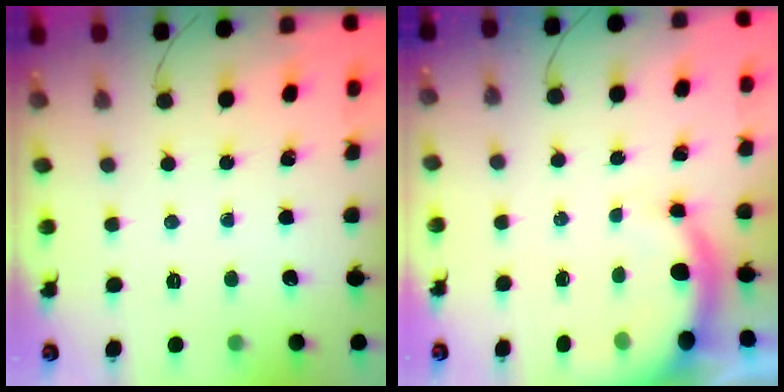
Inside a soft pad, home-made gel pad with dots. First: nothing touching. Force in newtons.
{"total": 4.2, "press": 4.1, "slide": 0.7}